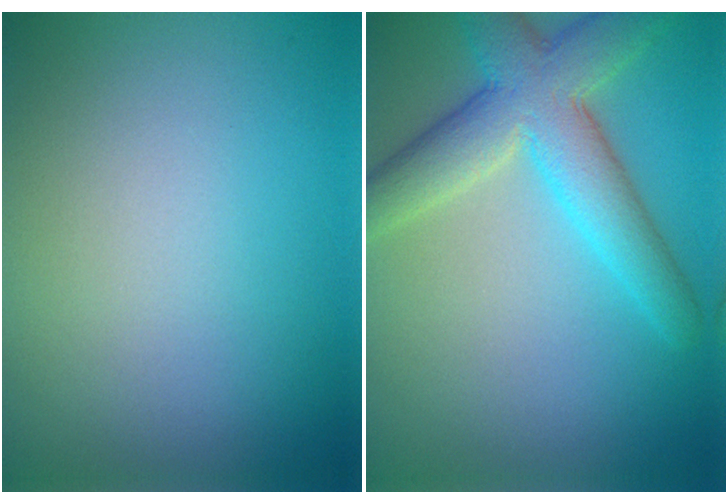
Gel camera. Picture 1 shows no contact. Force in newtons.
{"total": 7.0, "press": 7.0, "slide": 0.4}